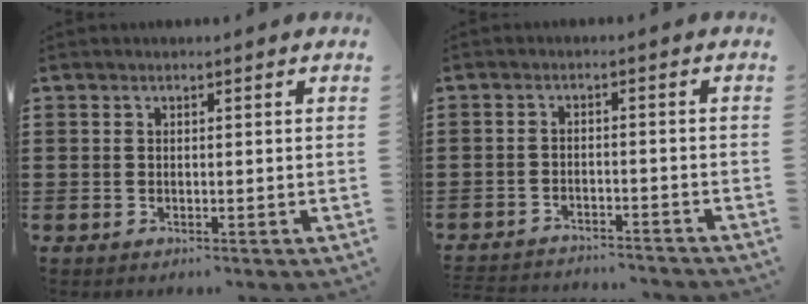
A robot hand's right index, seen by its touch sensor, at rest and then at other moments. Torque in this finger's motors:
{"motor_torque": [-2.14, 0.00, -1.05, 0.05]}